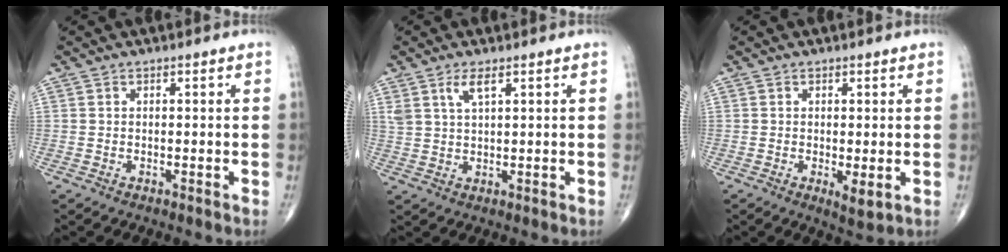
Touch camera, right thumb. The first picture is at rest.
{"total": 3.5, "force": [2.0, 1.0, 2.7], "torque": [-0.057, -0.006, 0.044]}
{"total": 3.0, "force": [-0.5, 1.0, 2.8], "torque": [-0.045, -0.011, -0.007]}